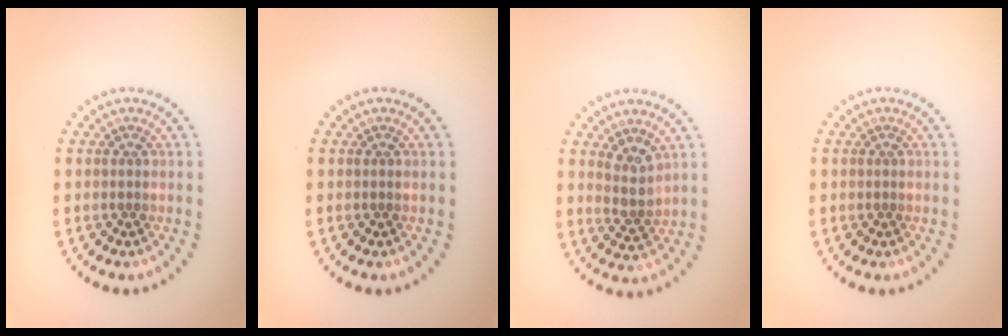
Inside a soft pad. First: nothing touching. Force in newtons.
{"total": 0.0}
{"total": 2.2, "press": 1.9, "slide": 1.1}
{"total": 0.0}